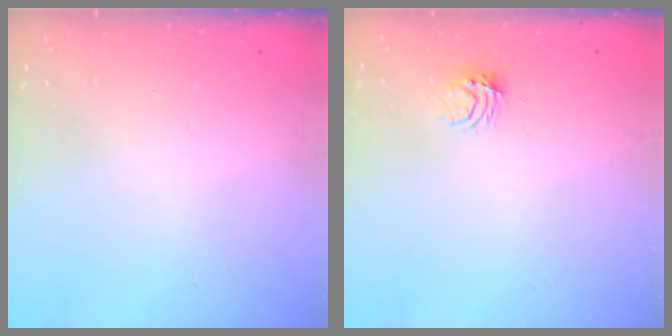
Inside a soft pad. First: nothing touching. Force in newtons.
{"total": 4.0, "press": 4.0, "slide": 0.4}